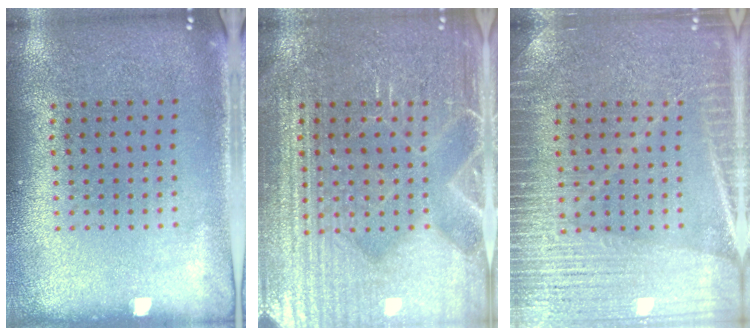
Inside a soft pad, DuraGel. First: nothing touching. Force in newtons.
{"total": 4.7, "press": 4.5, "slide": 1.1}
{"total": 5.4, "press": 5.3, "slide": 0.9}